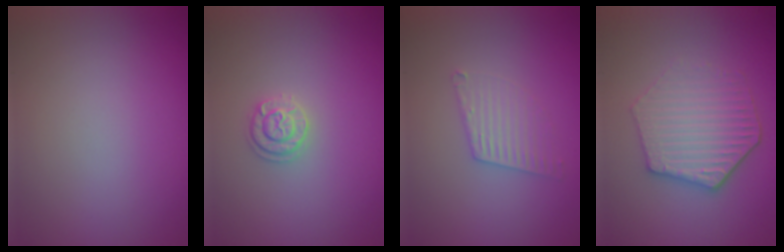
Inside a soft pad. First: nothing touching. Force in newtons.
{"total": 1.7, "press": 1.7, "slide": 0.3}
{"total": 2.1, "press": 2.1, "slide": 0.3}
{"total": 4.7, "press": 4.1, "slide": 2.2}